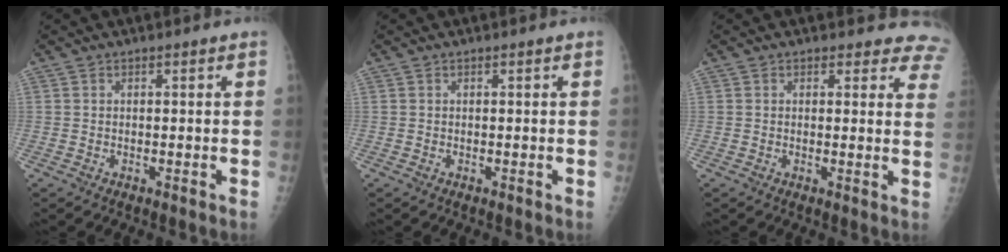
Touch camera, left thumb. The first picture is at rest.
{"total": 0.0}
{"total": 8.8, "force": [7.9, 3.6, 1.4], "torque": [0.040, -0.032, 0.052]}